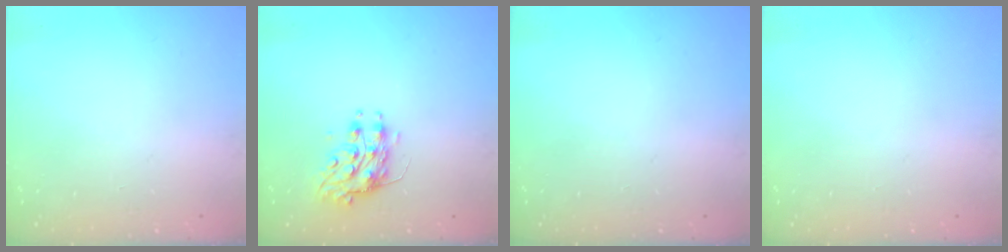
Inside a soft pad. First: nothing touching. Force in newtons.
{"total": 8.3, "press": 8.2, "slide": 0.6}
{"total": 0.0}
{"total": 0.0}